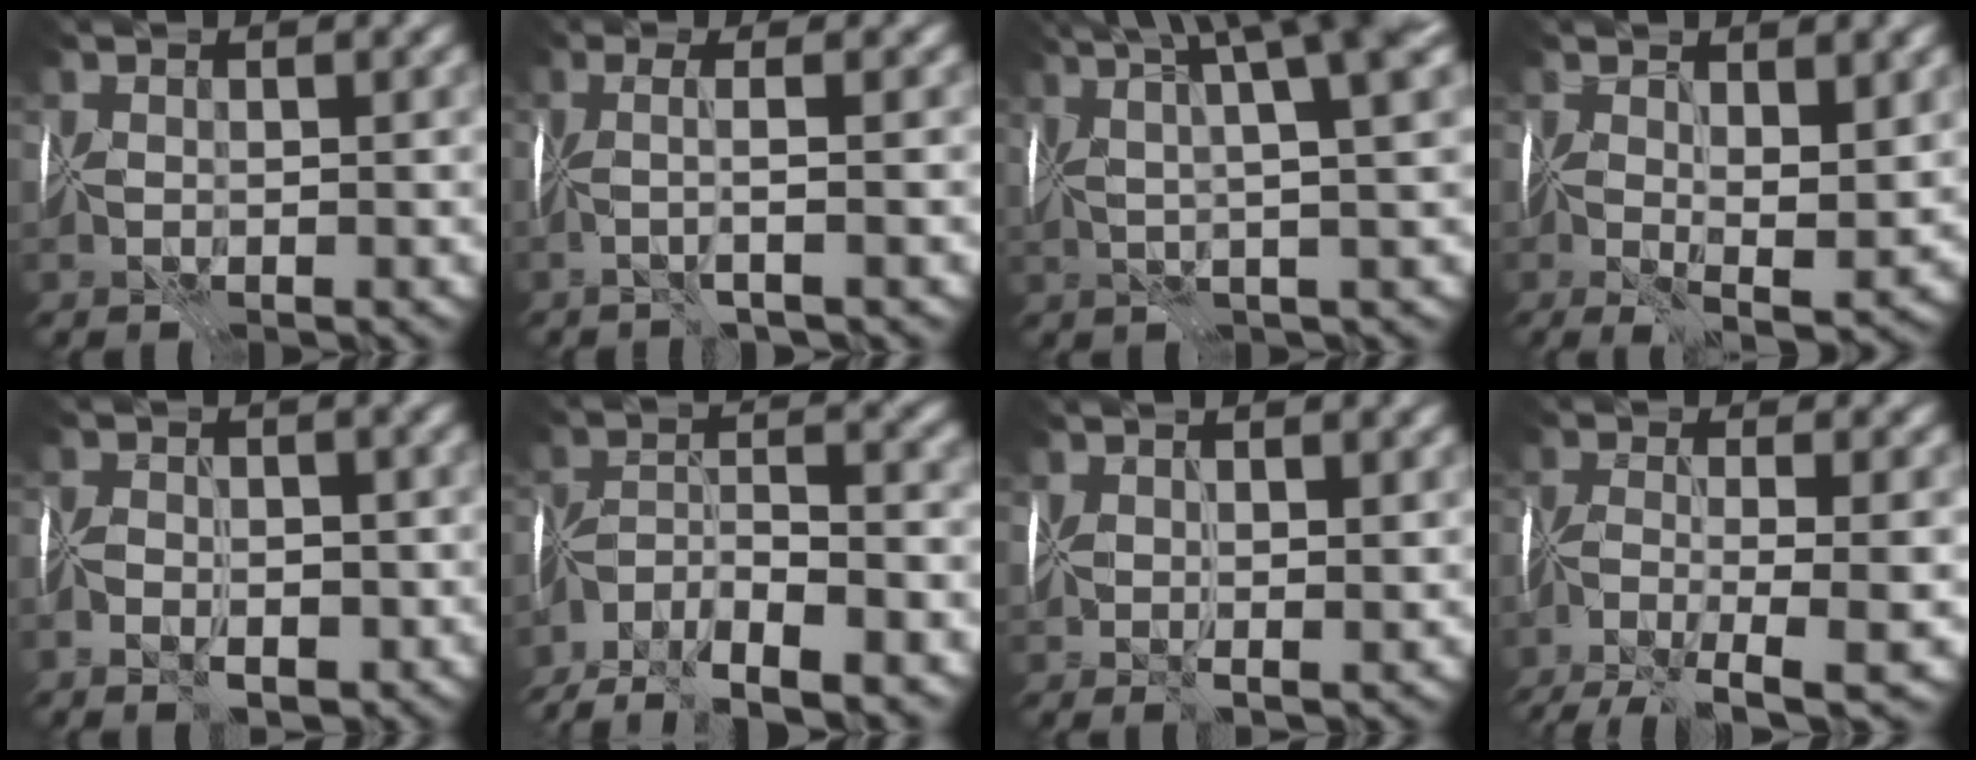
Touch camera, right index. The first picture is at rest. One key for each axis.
{"total": 2.0, "fx": -0.3, "fy": -0.2, "fz": 2.0, "tx": -0.023, "ty": -0.002, "tz": -0.012}
{"total": 9.6, "fx": 4.8, "fy": 1.6, "fz": 8.2, "tx": -0.108, "ty": 0.030, "tz": 0.056}
{"total": 5.4, "fx": 0.8, "fy": 1.4, "fz": 5.1, "tx": -0.089, "ty": -0.015, "tz": 0.016}
{"total": 3.6, "fx": -2.1, "fy": 1.8, "fz": 2.3, "tx": -0.029, "ty": -0.001, "tz": -0.044}
{"total": 8.1, "fx": -6.3, "fy": 2.2, "fz": 4.5, "tx": -0.068, "ty": 0.004, "tz": -0.122}
{"total": 2.1, "fx": 0.8, "fy": 0.6, "fz": 1.8, "tx": -0.034, "ty": -0.003, "tz": 0.018}
{"total": 8.4, "fx": -5.2, "fy": 1.6, "fz": 6.4, "tx": -0.113, "ty": -0.018, "tz": -0.093}